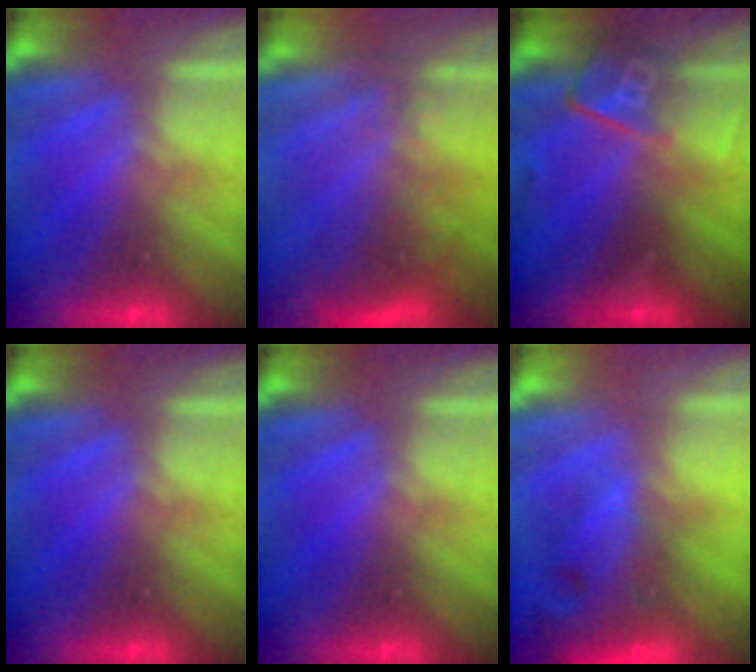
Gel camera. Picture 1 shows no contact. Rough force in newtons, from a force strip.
{"total": 2.9}
{"total": 2.8}
{"total": 0.0}
{"total": 0.0}
{"total": 9.8}